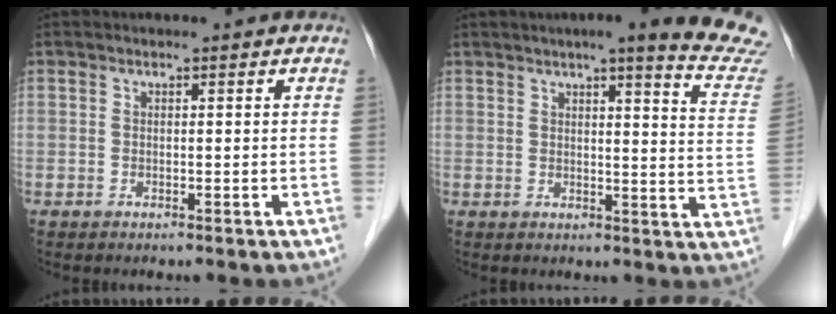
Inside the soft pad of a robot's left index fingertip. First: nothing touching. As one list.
[{"total": 16.4, "force": [14.6, -0.1, 7.6], "torque": [-0.084, -0.064, 0.151]}]